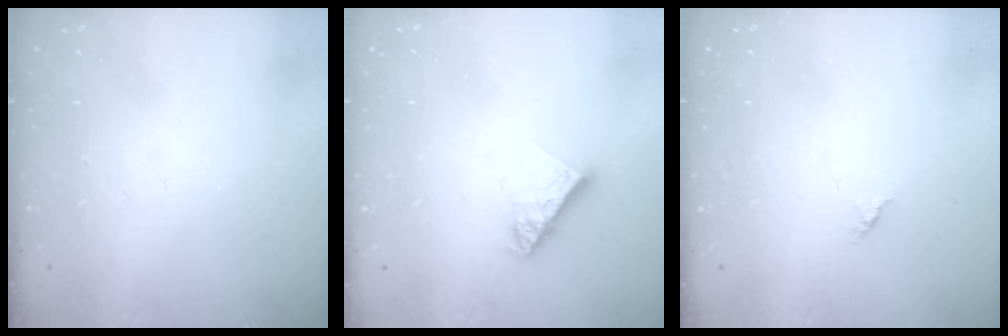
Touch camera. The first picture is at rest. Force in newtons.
{"total": 9.0, "press": 8.9, "slide": 0.8}
{"total": 1.2, "press": 1.2, "slide": 0.3}